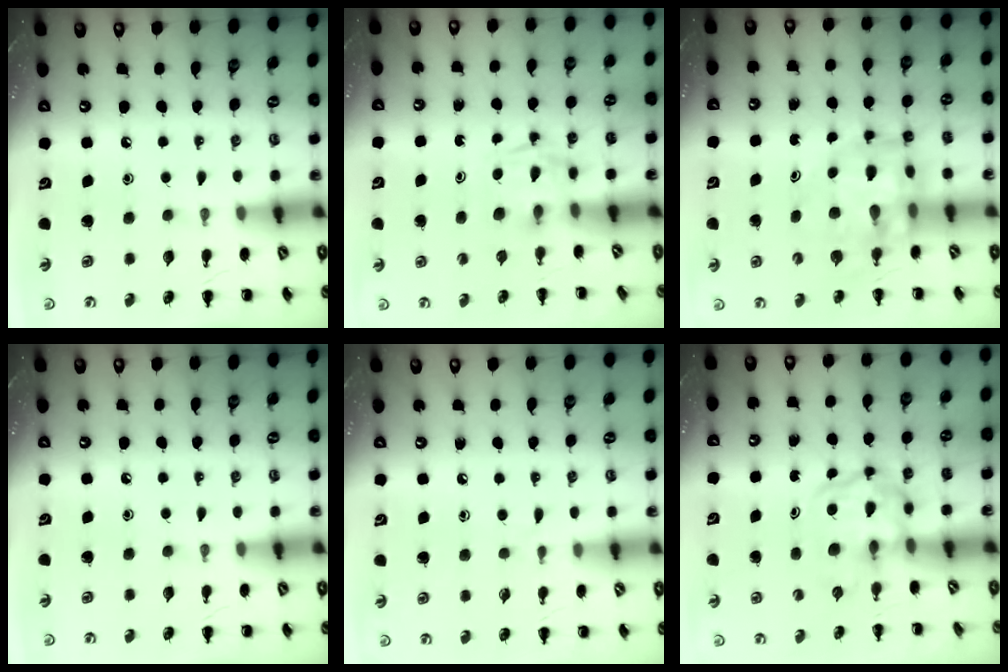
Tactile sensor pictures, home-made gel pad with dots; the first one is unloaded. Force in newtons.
{"total": 2.5, "press": 2.3, "slide": 1.0}
{"total": 9.1, "press": 8.6, "slide": 3.1}
{"total": 0.0}
{"total": 3.0, "press": 2.6, "slide": 1.5}
{"total": 3.9, "press": 3.9, "slide": 0.4}